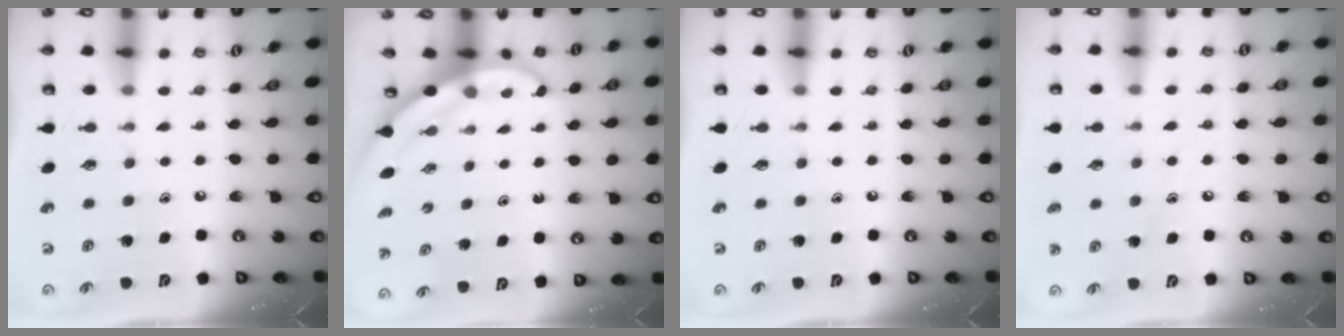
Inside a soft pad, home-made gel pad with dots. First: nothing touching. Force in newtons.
{"total": 3.4, "press": 3.4, "slide": 0.1}
{"total": 0.0}
{"total": 5.8, "press": 5.7, "slide": 0.7}